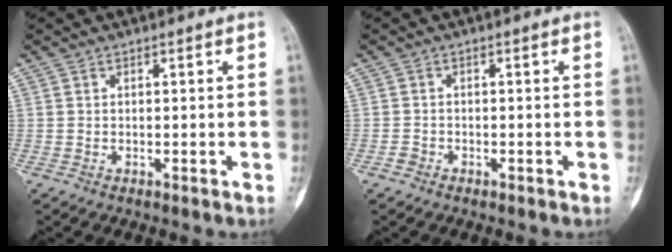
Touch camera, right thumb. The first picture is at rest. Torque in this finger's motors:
{"motor_torque": [0.58, 0.15, 0.03, -0.42, -0.03]}